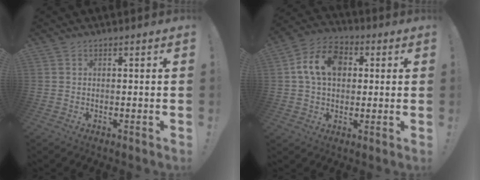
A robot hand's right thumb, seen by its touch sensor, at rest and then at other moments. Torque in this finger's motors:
{"motor_torque": [0.54, 0.53, 0.15, 0.12, 0.05]}